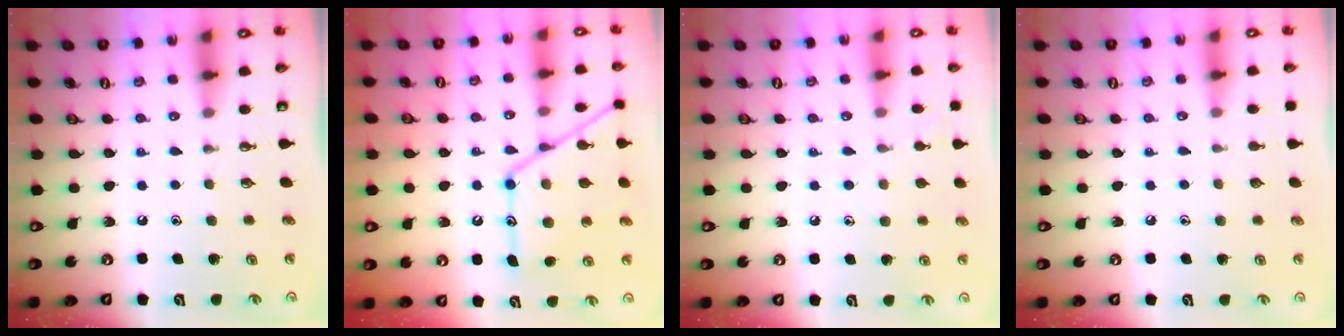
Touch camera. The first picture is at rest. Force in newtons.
{"total": 16.5, "press": 16.5, "slide": 1.2}
{"total": 8.4, "press": 8.4, "slide": 0.6}
{"total": 3.2, "press": 3.2, "slide": 0.3}